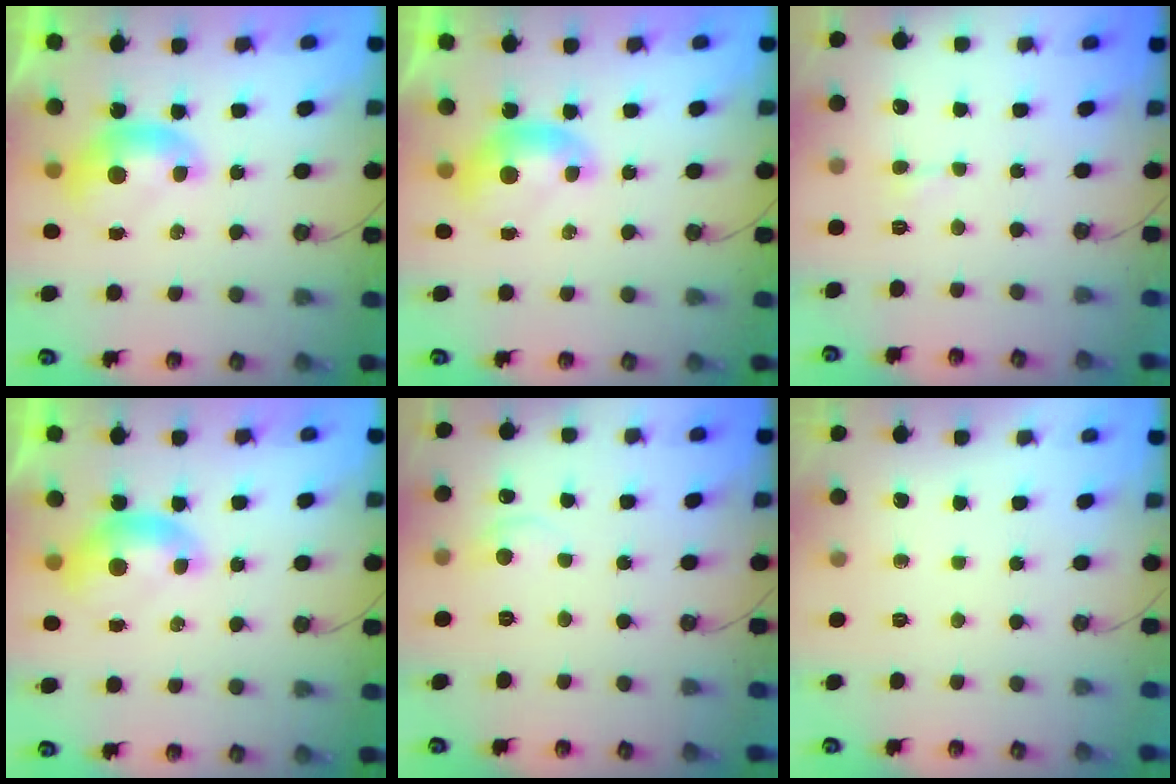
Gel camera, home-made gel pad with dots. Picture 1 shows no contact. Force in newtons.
{"total": 0.0}
{"total": 0.9, "press": 0.9, "slide": 0.3}
{"total": 0.0}
{"total": 0.6, "press": 0.1, "slide": 0.6}
{"total": 0.0}